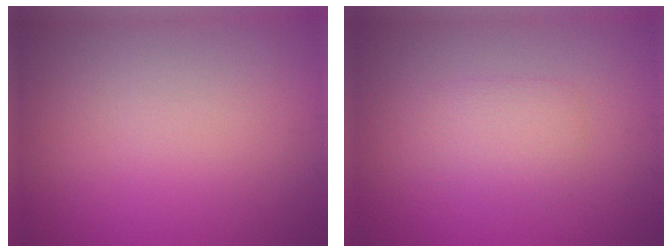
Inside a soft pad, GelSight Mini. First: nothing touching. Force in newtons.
{"total": 1.9, "press": 1.9, "slide": 0.0}